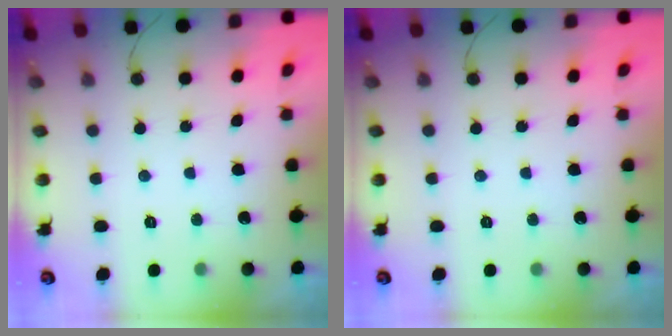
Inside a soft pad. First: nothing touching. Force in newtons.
{"total": 0.0}